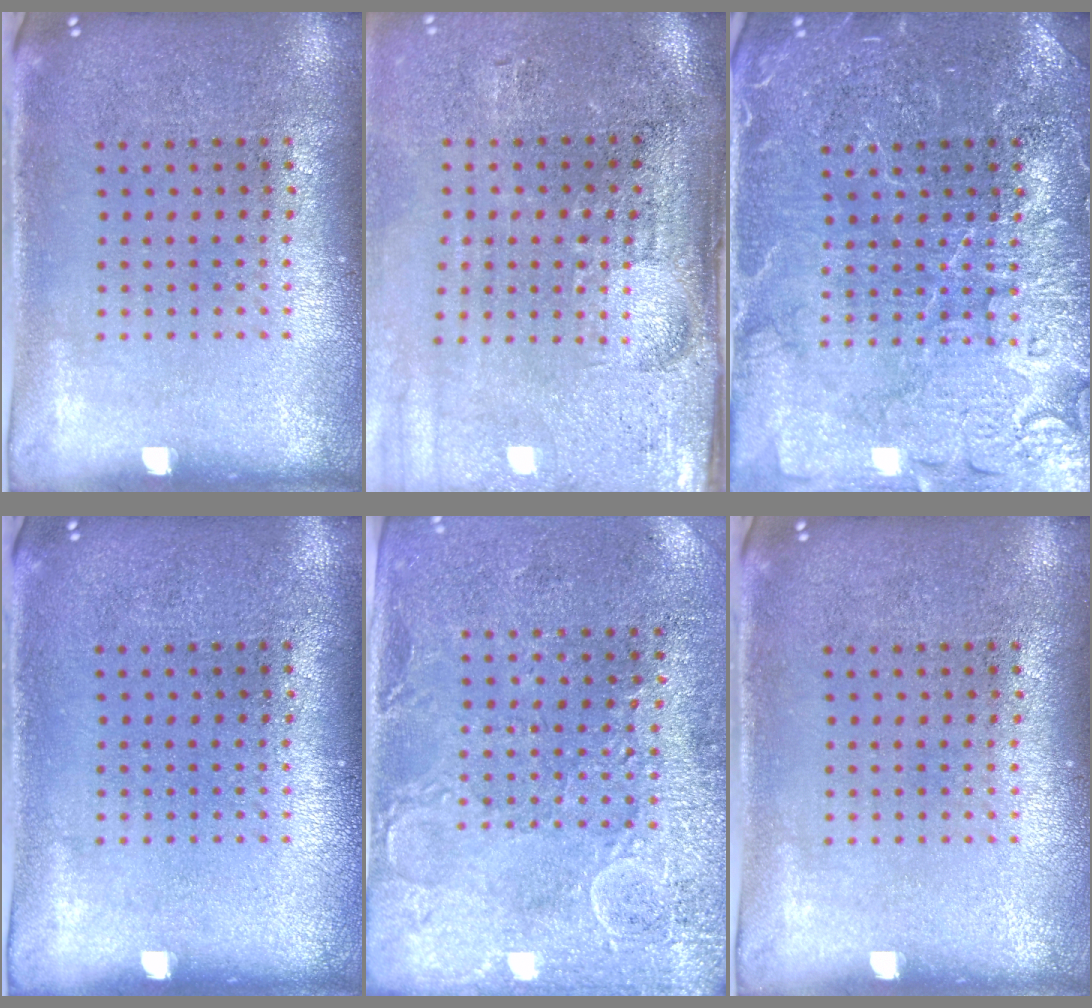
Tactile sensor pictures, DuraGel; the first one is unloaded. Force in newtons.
{"total": 4.7, "press": 3.9, "slide": 2.6}
{"total": 4.3, "press": 4.2, "slide": 0.7}
{"total": 0.0}
{"total": 2.9, "press": 2.6, "slide": 1.2}
{"total": 0.0}